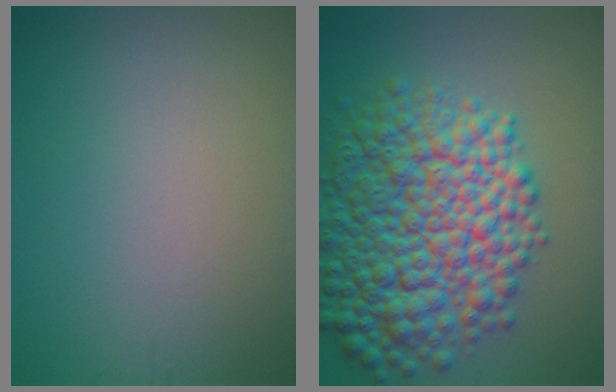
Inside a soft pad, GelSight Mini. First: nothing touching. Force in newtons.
{"total": 12.0, "press": 12.0, "slide": 0.2}